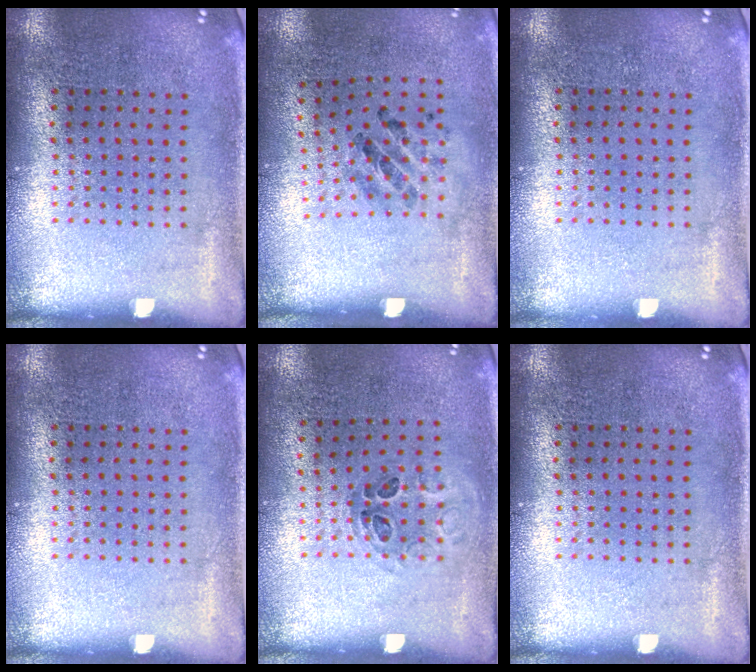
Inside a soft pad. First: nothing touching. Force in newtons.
{"total": 1.2, "press": 0.7, "slide": 1.0}
{"total": 0.0}
{"total": 0.0}
{"total": 1.1, "press": 0.7, "slide": 0.8}
{"total": 0.0}